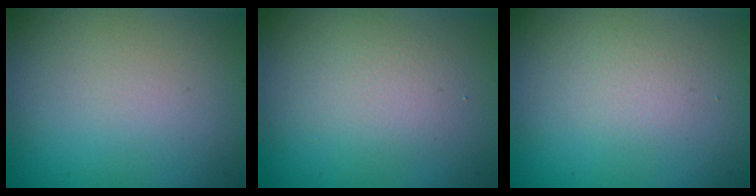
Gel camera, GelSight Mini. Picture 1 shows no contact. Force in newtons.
{"total": 2.4, "press": 2.4, "slide": 0.2}
{"total": 1.2, "press": 1.2, "slide": 0.1}